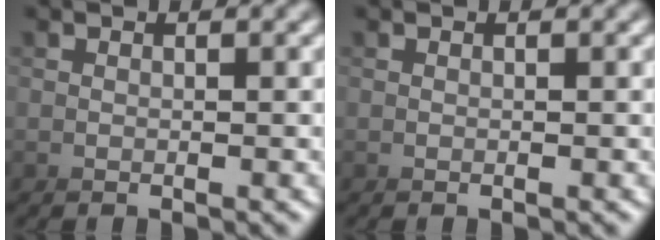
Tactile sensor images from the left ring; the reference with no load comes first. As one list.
[{"total": 0.0}]